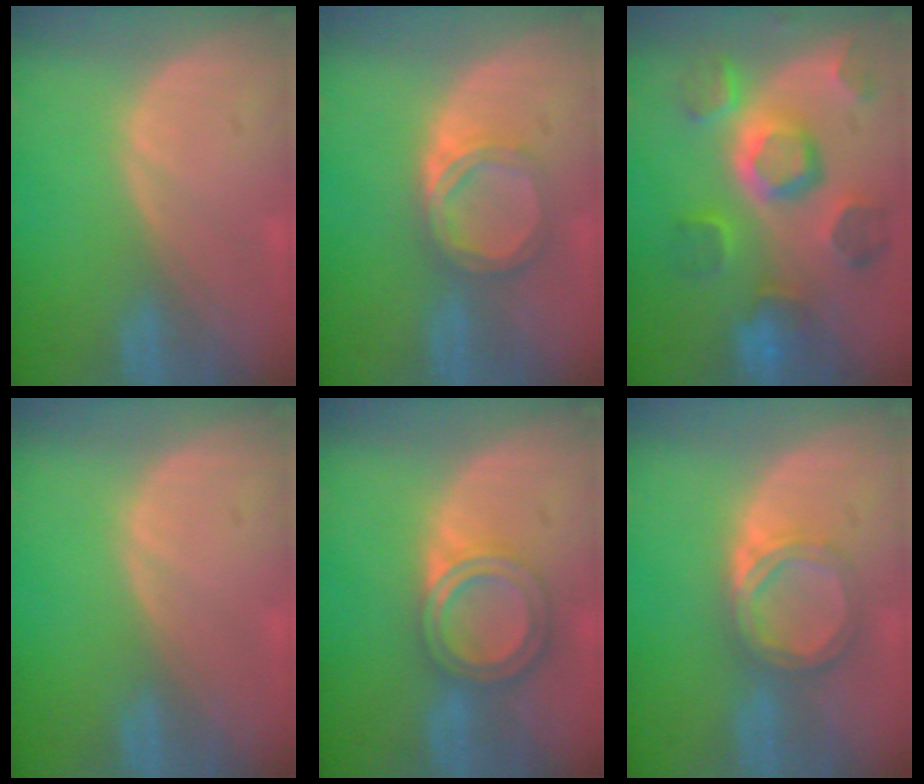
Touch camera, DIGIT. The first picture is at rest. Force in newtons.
{"total": 4.8, "press": 4.8, "slide": 0.3}
{"total": 11.4, "press": 10.0, "slide": 5.7}
{"total": 0.0}
{"total": 6.5, "press": 5.8, "slide": 2.9}
{"total": 5.2, "press": 5.0, "slide": 1.3}